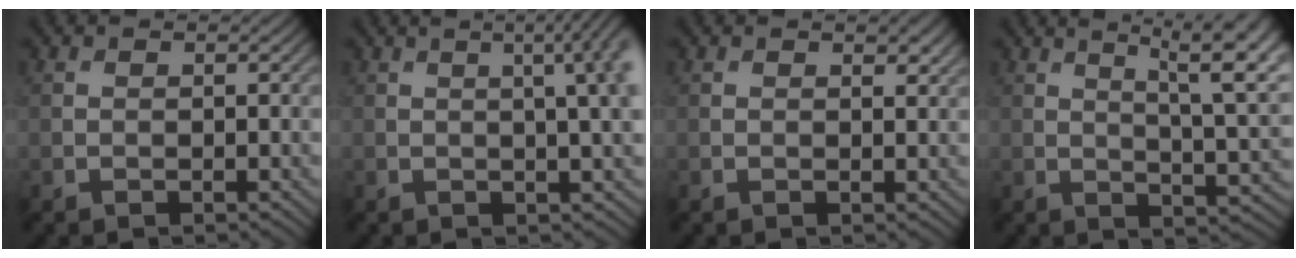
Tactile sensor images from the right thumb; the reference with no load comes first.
{"total": 7.8, "force": [1.6, 2.4, 7.2], "torque": [-0.067, 0.033, 0.006]}
{"total": 1.3, "force": [0.8, 0.4, 0.9], "torque": [-0.013, -0.003, 0.016]}
{"total": 11.4, "force": [5.5, 3.3, 9.5], "torque": [-0.122, 0.017, 0.069]}